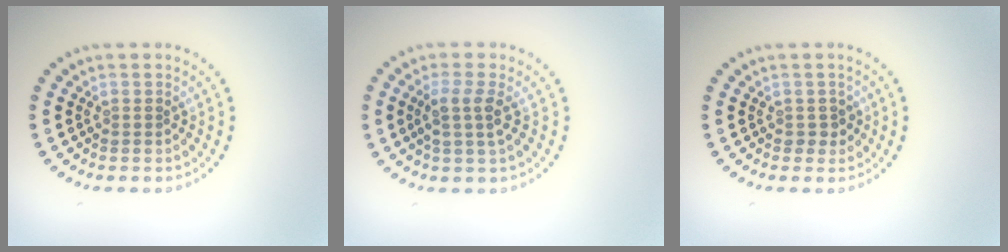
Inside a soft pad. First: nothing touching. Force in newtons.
{"total": 2.3, "press": 1.9, "slide": 1.3}
{"total": 1.1, "press": 1.0, "slide": 0.5}